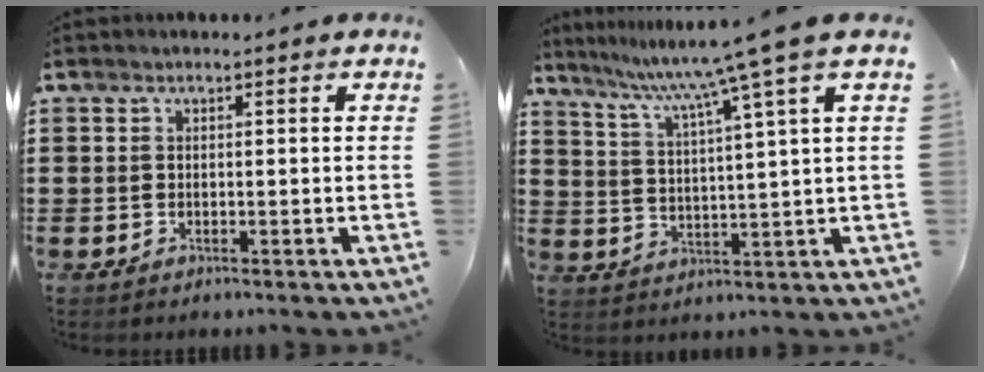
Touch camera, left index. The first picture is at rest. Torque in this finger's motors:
{"motor_torque": [1.45, -0.70, 0.47, 0.19]}